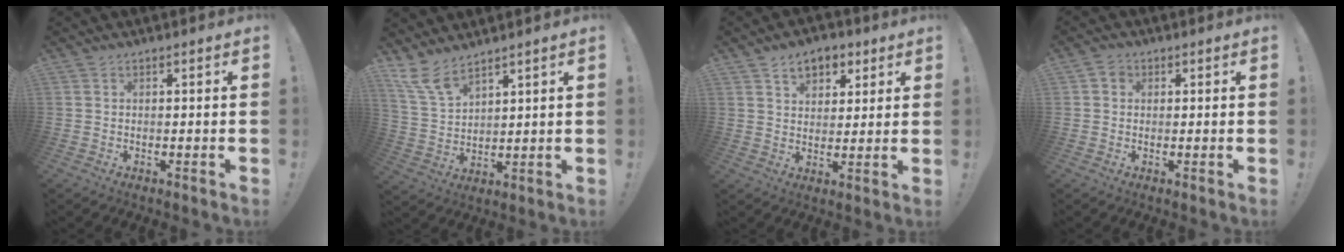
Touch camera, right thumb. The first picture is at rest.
{"total": 8.7, "force": [7.0, 2.5, 4.5], "torque": [-0.100, -0.037, 0.138]}
{"total": 8.2, "force": [4.5, 5.7, 3.8], "torque": [-0.047, -0.017, 0.081]}
{"total": 2.0, "force": [0.4, 1.8, 0.8], "torque": [-0.011, 0.000, 0.006]}